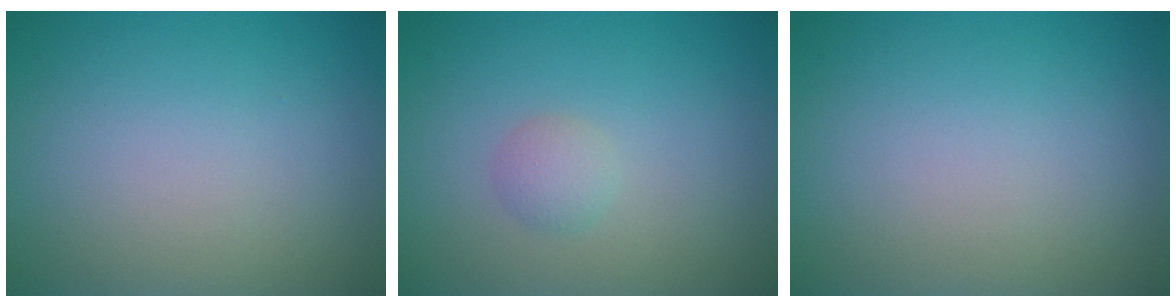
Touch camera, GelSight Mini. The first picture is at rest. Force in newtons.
{"total": 1.3, "press": 1.3, "slide": 0.1}
{"total": 0.0}